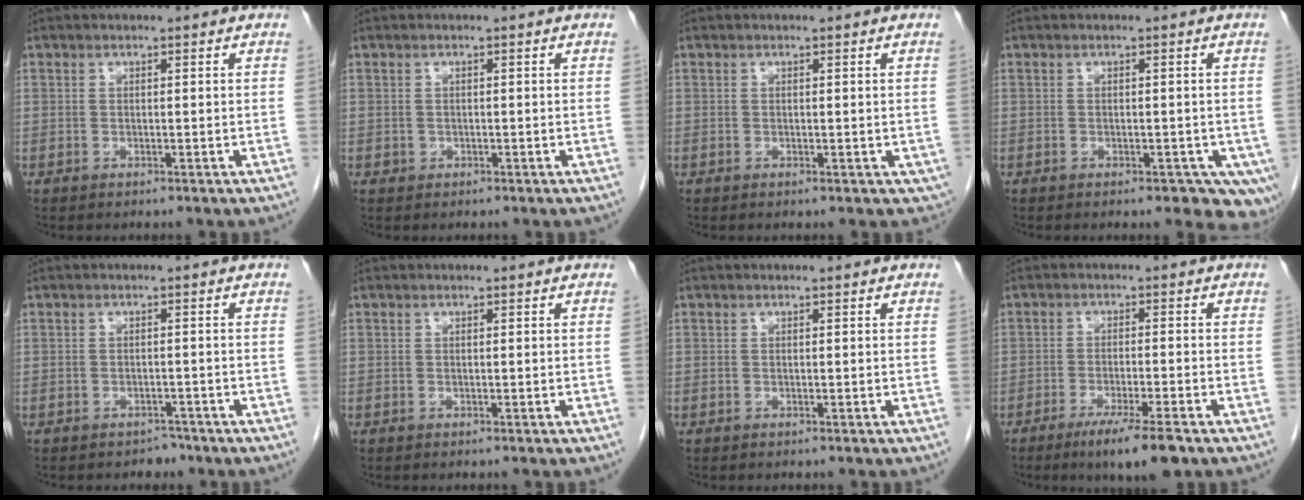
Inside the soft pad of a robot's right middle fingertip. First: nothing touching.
{"total": 0.7, "force": [-0.1, 0.6, 0.1], "torque": [-0.001, 0.003, -0.001]}
{"total": 1.4, "force": [-0.2, 1.0, 0.9], "torque": [-0.005, 0.000, 0.002]}
{"total": 7.4, "force": [-4.2, 3.6, 4.9], "torque": [-0.052, -0.012, -0.054]}
{"total": 1.7, "force": [-1.4, 1.0, 0.1], "torque": [-0.004, 0.004, -0.020]}
{"total": 0.0}
{"total": 0.0}
{"total": 7.7, "force": [-5.1, 0.3, 5.8], "torque": [-0.092, -0.018, -0.081]}